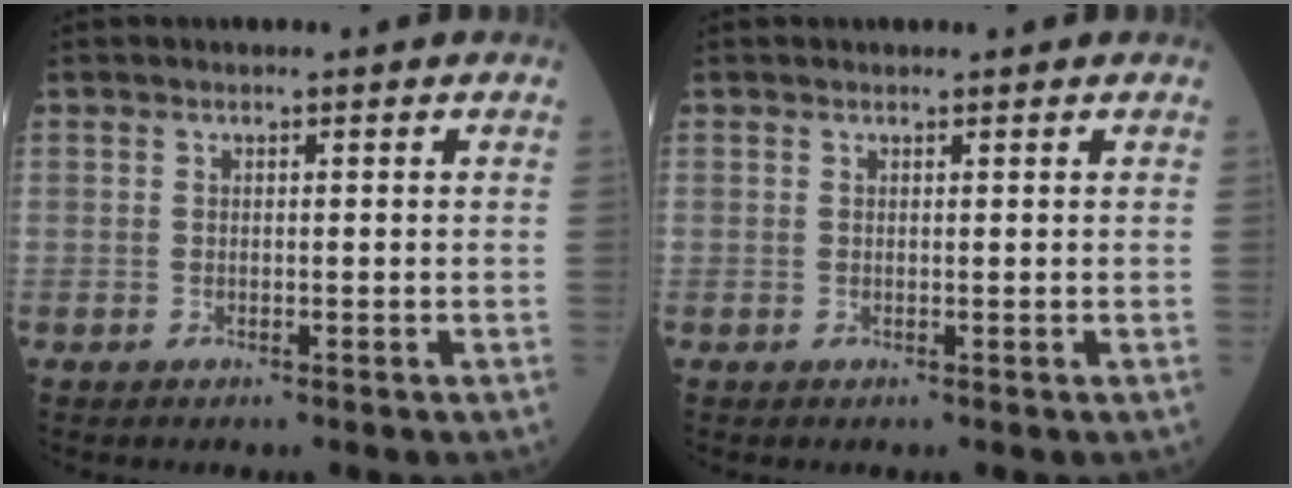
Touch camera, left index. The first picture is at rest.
{"total": 0.8, "force": [0.8, 0.1, 0.1], "torque": [-0.007, 0.006, 0.012]}